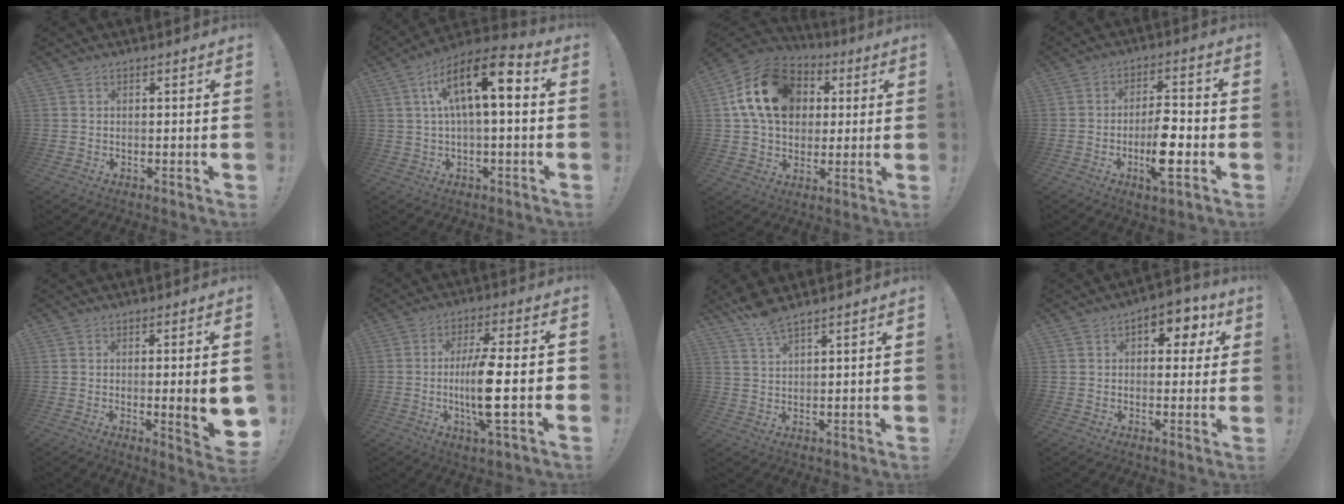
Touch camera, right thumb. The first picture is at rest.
{"total": 14.9, "force": [3.6, 5.5, 13.3], "torque": [-0.218, -0.007, 0.054]}
{"total": 19.4, "force": [5.3, 14.4, 11.8], "torque": [-0.197, 0.001, 0.104]}
{"total": 11.2, "force": [-3.4, 3.5, 10.0], "torque": [-0.169, 0.005, -0.059]}
{"total": 9.3, "force": [-0.7, 0.6, 9.2], "torque": [-0.127, -0.011, -0.009]}
{"total": 14.3, "force": [-1.9, 1.7, 14.1], "torque": [-0.248, -0.008, -0.037]}
{"total": 5.0, "force": [4.4, 0.7, 2.3], "torque": [-0.052, -0.021, 0.080]}
{"total": 7.5, "force": [2.8, 5.1, 4.8], "torque": [-0.050, -0.013, 0.046]}